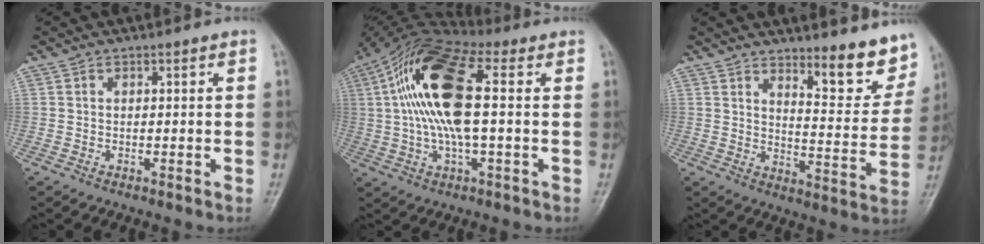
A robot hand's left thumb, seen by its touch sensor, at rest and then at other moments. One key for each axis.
{"total": 17.1, "fx": 2.1, "fy": 6.2, "fz": 15.8, "tx": -0.323, "ty": 0.030, "tz": 0.031}
{"total": 11.2, "fx": 8.8, "fy": 3.0, "fz": 6.3, "tx": -0.045, "ty": -0.074, "tz": 0.123}